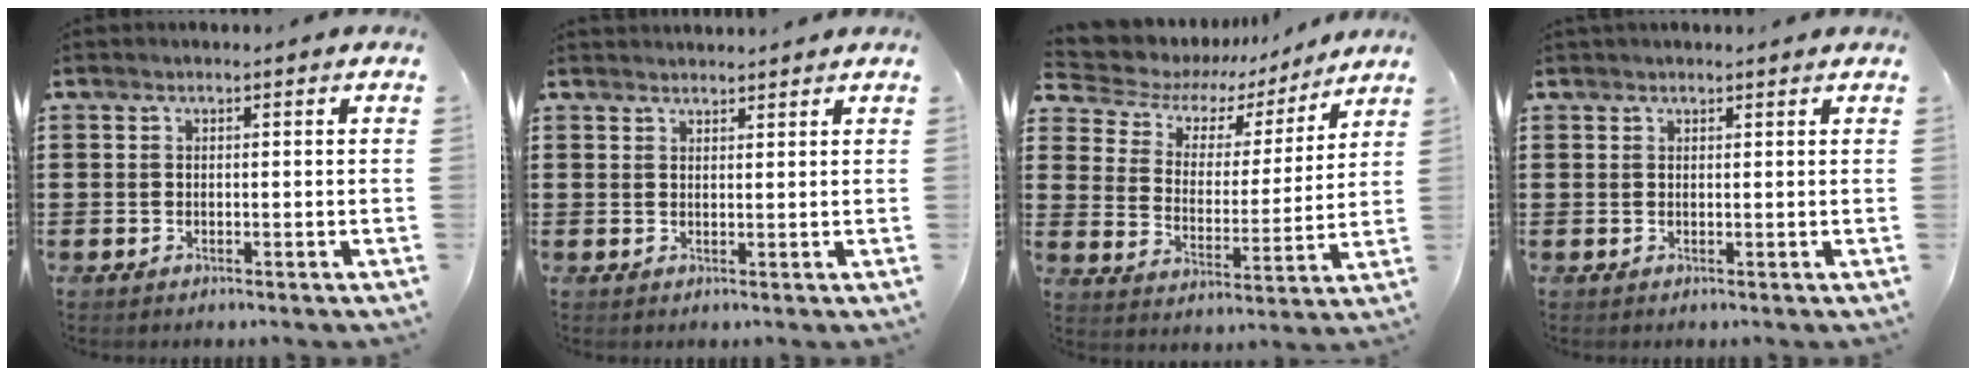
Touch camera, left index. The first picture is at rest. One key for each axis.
{"total": 1.5, "fx": 1.5, "fy": 0.3, "fz": -0.1, "tx": -0.002, "ty": 0.000, "tz": 0.030}
{"total": 5.4, "fx": 3.9, "fy": 3.3, "fz": 1.8, "tx": -0.062, "ty": -0.021, "tz": 0.062}
{"total": 0.8, "fx": 0.8, "fy": 0.2, "fz": 0.2, "tx": -0.006, "ty": 0.001, "tz": 0.016}